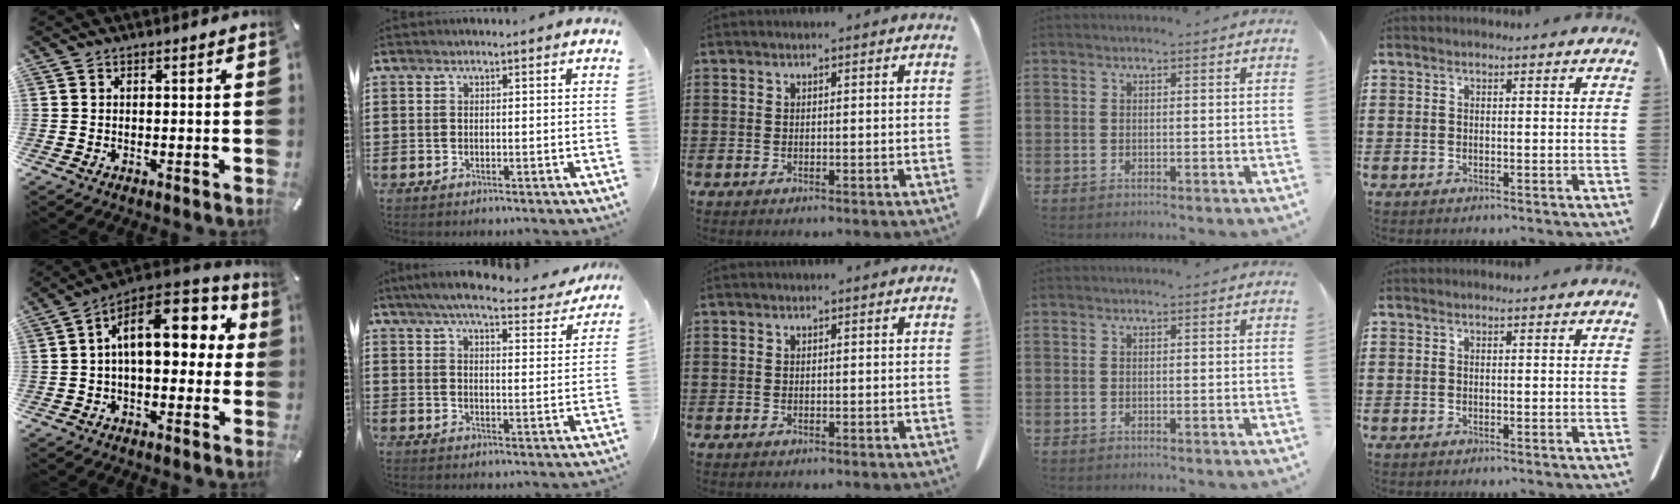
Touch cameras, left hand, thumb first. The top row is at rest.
{"thumb": {"total": 16.6, "force": [4.5, 8.9, 13.3], "torque": [-0.213, -0.016, 0.078]}, "index": {"total": 6.6, "force": [5.8, 0.2, 3.1], "torque": [-0.070, -0.028, 0.100]}}